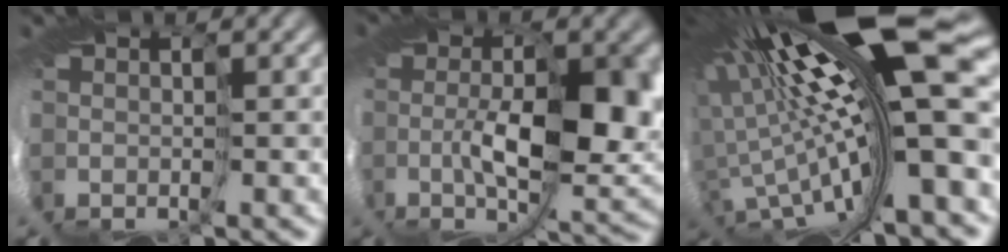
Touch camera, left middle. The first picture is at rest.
{"total": 6.4, "force": [0.1, 2.1, 6.1], "torque": [-0.132, -0.011, -0.003]}
{"total": 14.8, "force": [2.8, 2.1, 14.4], "torque": [-0.216, -0.024, 0.042]}